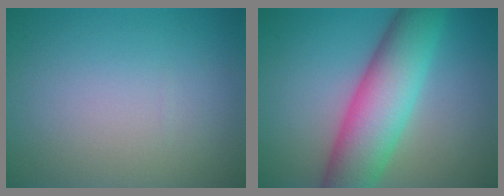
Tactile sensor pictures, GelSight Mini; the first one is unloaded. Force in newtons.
{"total": 9.0, "press": 9.0, "slide": 0.3}